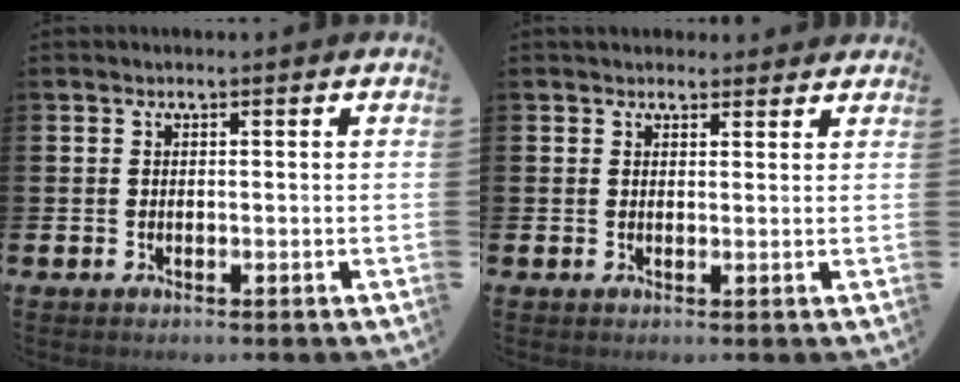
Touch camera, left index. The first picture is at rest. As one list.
[{"total": 2.1, "force": [1.9, 0.8, 0.0], "torque": [0.009, -0.006, 0.033]}]